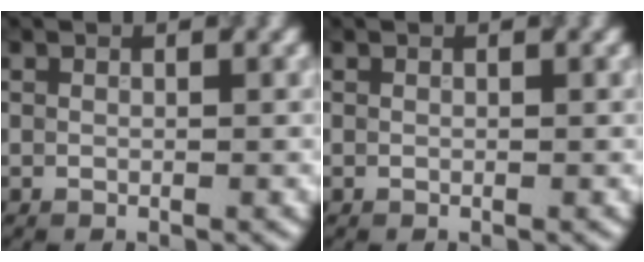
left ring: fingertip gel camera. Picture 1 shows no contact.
{"total": 0.0}